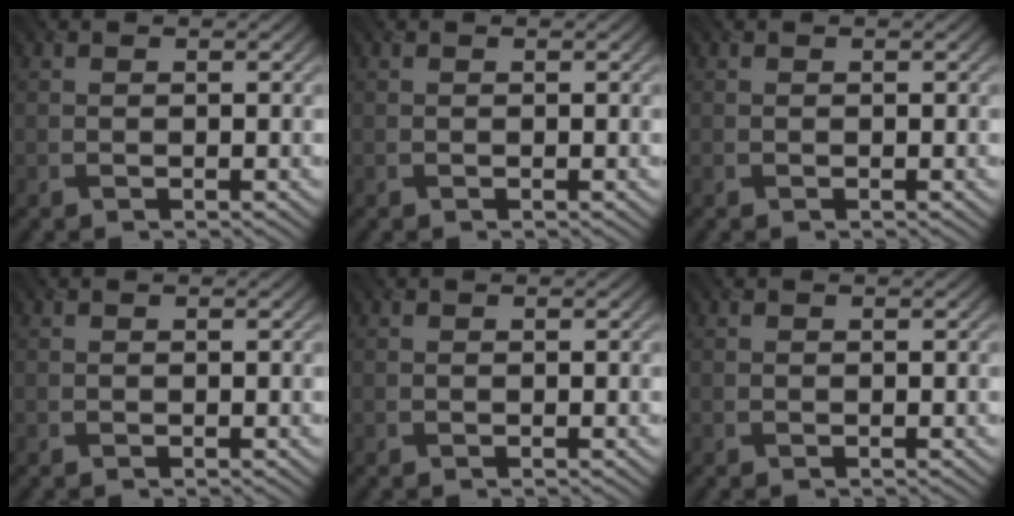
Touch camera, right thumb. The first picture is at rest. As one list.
[{"total": 0.0}, {"total": 0.0}, {"total": 0.0}, {"total": 0.0}, {"total": 0.0}]